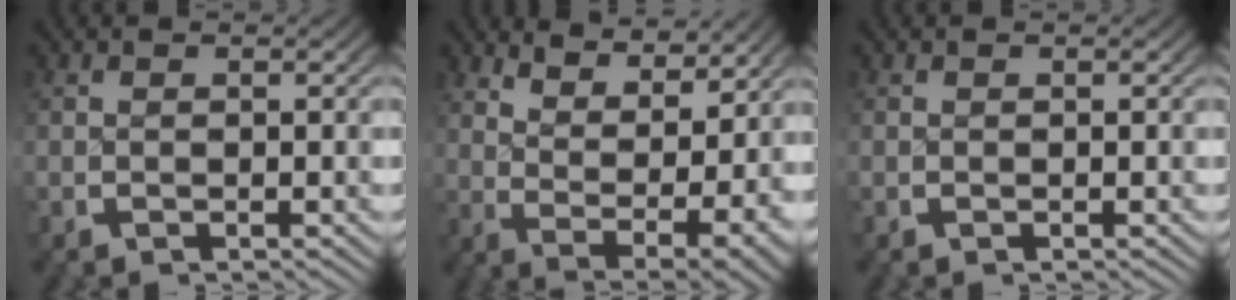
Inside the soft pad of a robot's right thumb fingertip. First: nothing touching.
{"total": 7.3, "force": [1.3, 3.7, 6.2], "torque": [-0.114, -0.039, 0.042]}
{"total": 0.0}